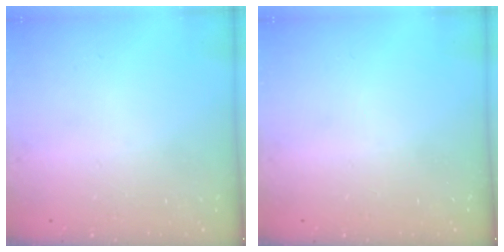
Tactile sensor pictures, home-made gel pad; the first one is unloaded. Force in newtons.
{"total": 0.0}